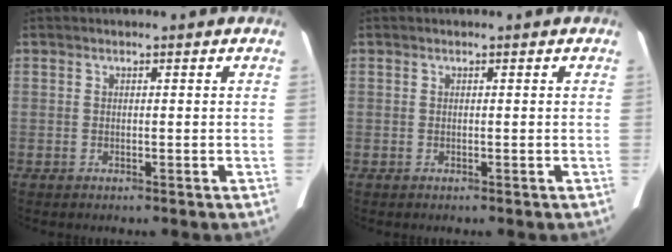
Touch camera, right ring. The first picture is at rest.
{"total": 0.0}